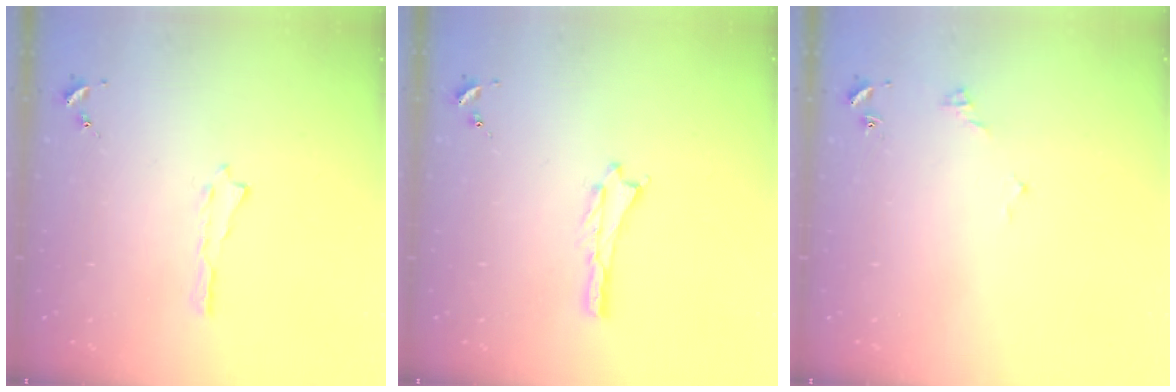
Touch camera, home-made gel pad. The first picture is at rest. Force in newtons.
{"total": 0.0}
{"total": 2.9, "press": 2.9, "slide": 0.3}